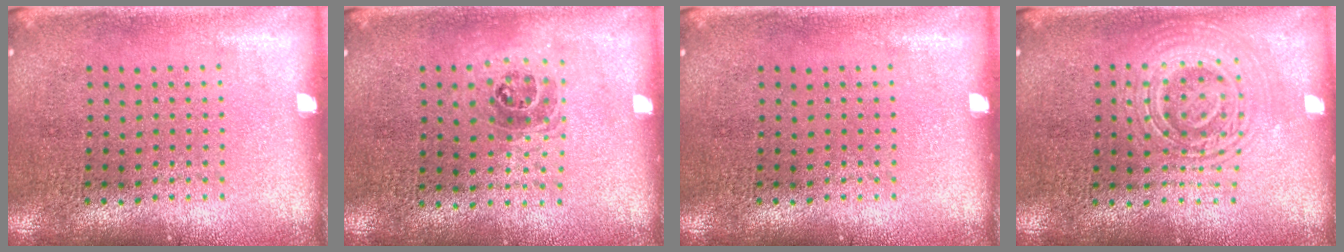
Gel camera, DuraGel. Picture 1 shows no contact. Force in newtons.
{"total": 1.1, "press": 0.9, "slide": 0.6}
{"total": 0.0}
{"total": 2.8, "press": 2.8, "slide": 0.4}